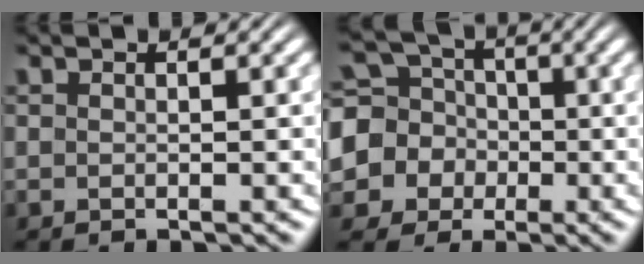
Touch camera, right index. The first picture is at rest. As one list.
[{"total": 13.0, "force": [-1.8, 12.2, 3.9], "torque": [-0.130, -0.047, -0.036]}]